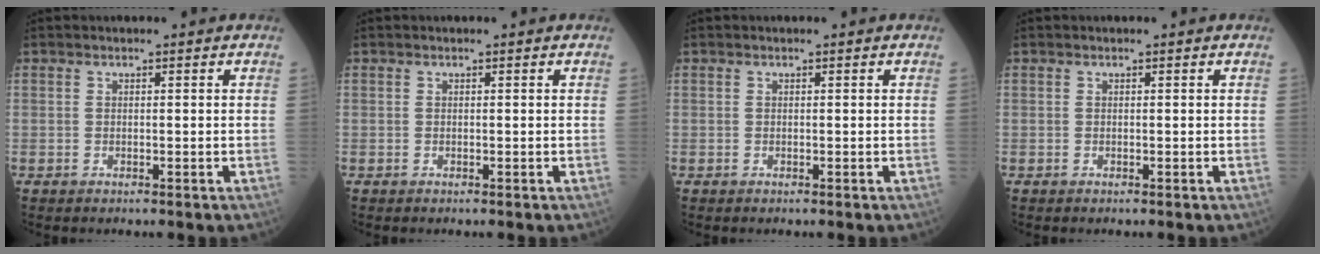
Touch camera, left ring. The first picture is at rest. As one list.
[{"total": 0.0}, {"total": 0.0}, {"total": 0.0}]